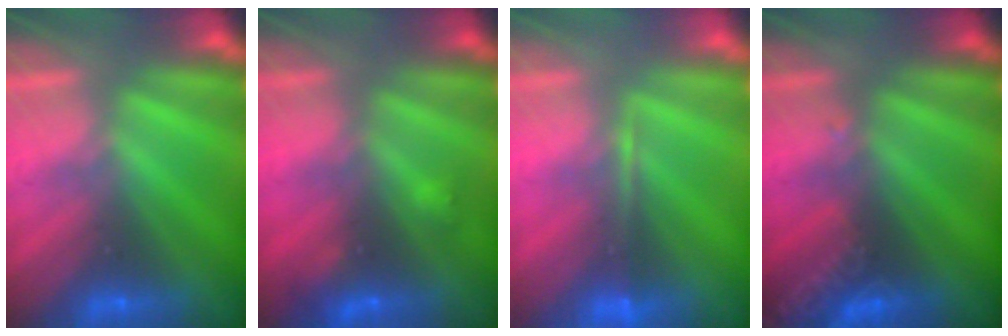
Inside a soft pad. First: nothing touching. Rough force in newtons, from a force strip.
{"total": 2.3}
{"total": 1.6}
{"total": 2.8}